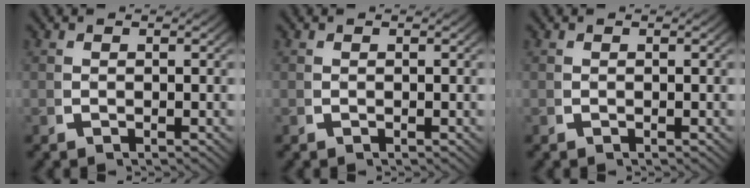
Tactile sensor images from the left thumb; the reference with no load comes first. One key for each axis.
{"total": 1.0, "fx": 0.3, "fy": -0.9, "fz": -0.4, "tx": 0.011, "ty": 0.005, "tz": 0.004}
{"total": 0.0}